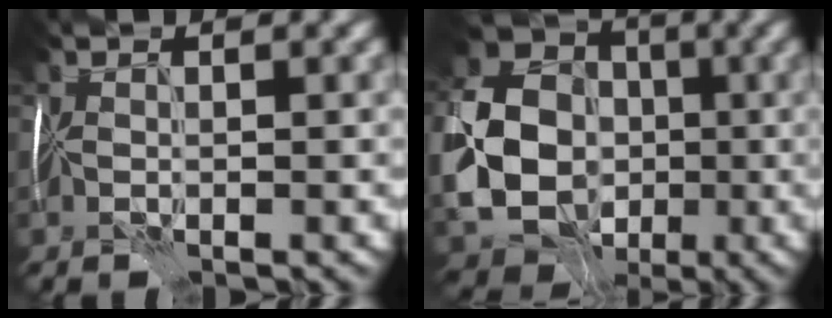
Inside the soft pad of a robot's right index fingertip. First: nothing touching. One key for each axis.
{"total": 13.2, "fx": -2.0, "fy": 11.3, "fz": 6.4, "tx": -0.161, "ty": -0.019, "tz": -0.036}